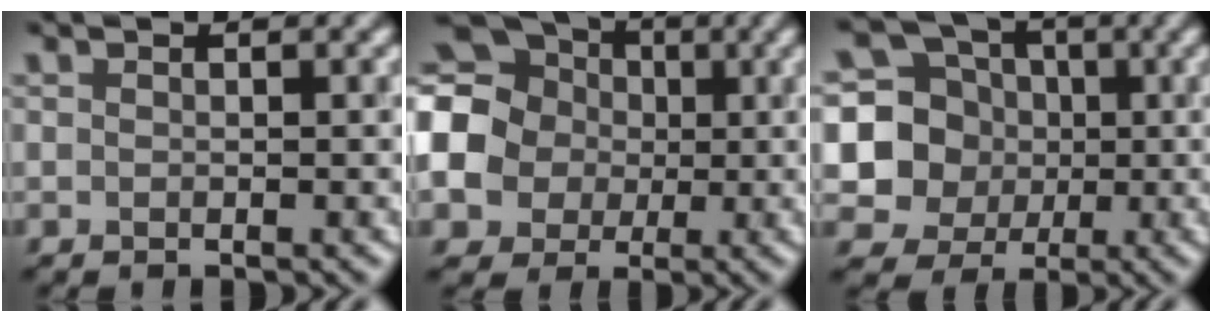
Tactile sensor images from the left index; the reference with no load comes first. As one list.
[{"total": 17.1, "force": [0.4, 15.9, 6.2], "torque": [-0.177, 0.001, -0.038]}, {"total": 7.0, "force": [-0.1, 6.7, 2.3], "torque": [-0.051, -0.002, -0.022]}]